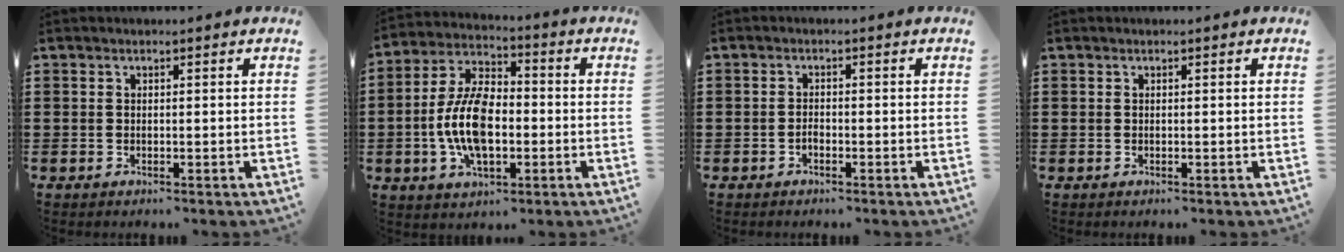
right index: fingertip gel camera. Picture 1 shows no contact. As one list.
[{"total": 10.9, "force": [-2.1, 5.8, 9.0], "torque": [-0.211, 0.000, -0.044]}, {"total": 1.1, "force": [-0.7, 0.7, 0.5], "torque": [-0.012, -0.003, -0.013]}, {"total": 0.0}]